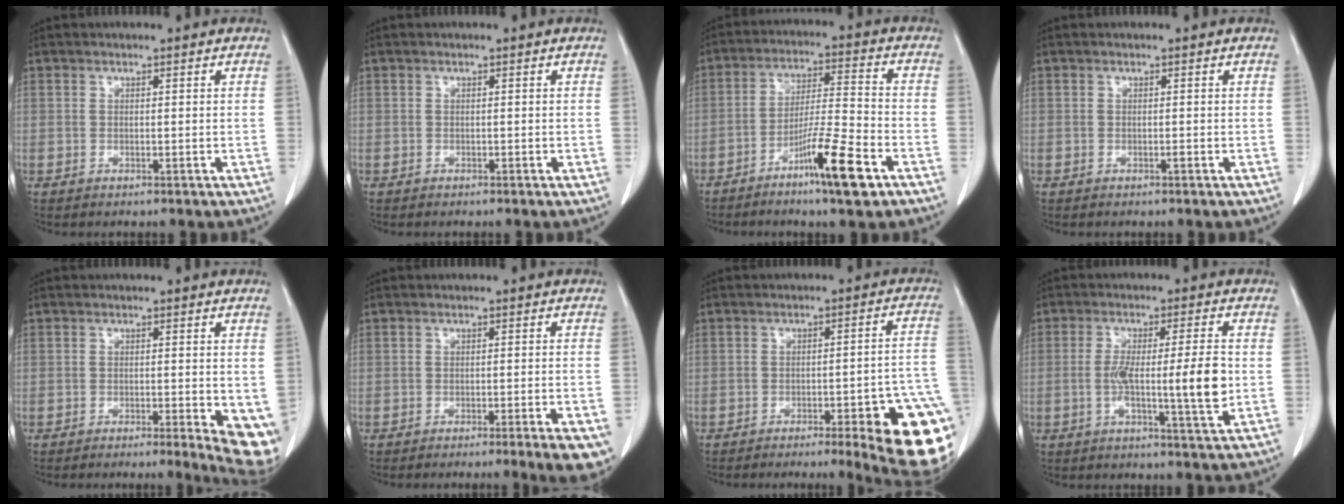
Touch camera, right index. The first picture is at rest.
{"total": 0.0}
{"total": 11.0, "force": [-6.3, 0.1, 9.0], "torque": [-0.158, -0.011, -0.110]}
{"total": 0.0}
{"total": 9.7, "force": [-4.2, 2.5, 8.4], "torque": [-0.072, -0.011, -0.056]}
{"total": 8.8, "force": [-5.9, 0.8, 6.5], "torque": [-0.057, -0.004, -0.080]}
{"total": 17.1, "force": [-8.5, 2.3, 14.6], "torque": [-0.091, 0.017, -0.108]}
{"total": 9.4, "force": [-1.4, 0.4, 9.3], "torque": [-0.155, 0.000, -0.024]}